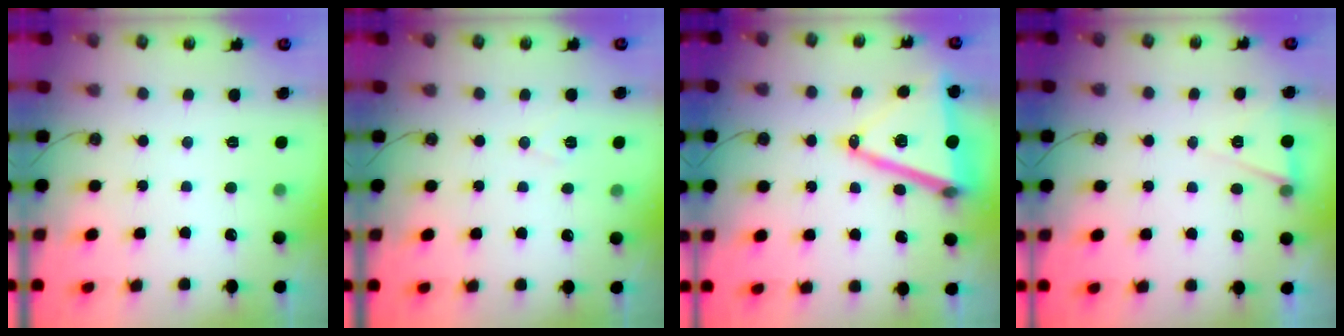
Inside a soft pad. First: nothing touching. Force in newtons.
{"total": 6.1, "press": 4.0, "slide": 4.6}
{"total": 18.6, "press": 18.2, "slide": 3.7}
{"total": 6.1, "press": 3.9, "slide": 4.7}